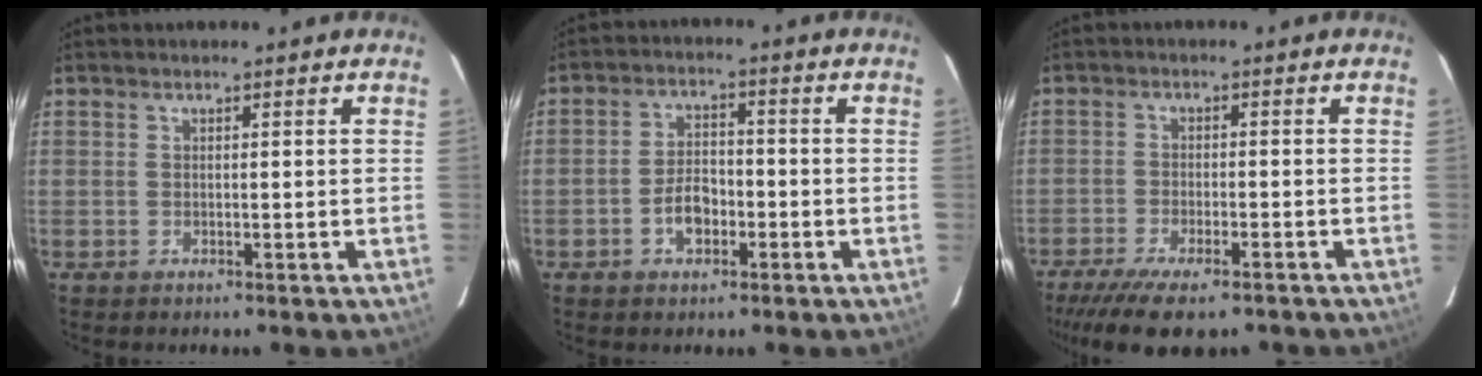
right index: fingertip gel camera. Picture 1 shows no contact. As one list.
[{"total": 5.5, "force": [-2.4, 3.2, 3.7], "torque": [-0.074, 0.011, -0.038]}, {"total": 12.1, "force": [-9.3, 3.4, 6.9], "torque": [-0.156, -0.037, -0.156]}]